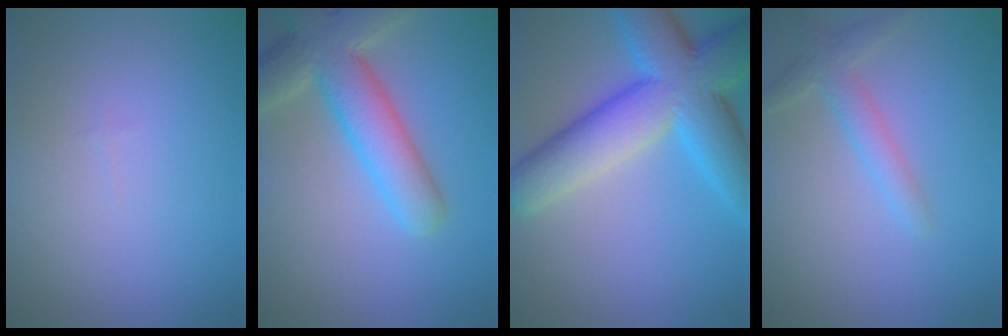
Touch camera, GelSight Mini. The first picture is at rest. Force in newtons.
{"total": 7.7, "press": 7.7, "slide": 0.7}
{"total": 11.6, "press": 11.6, "slide": 0.1}
{"total": 2.5, "press": 2.5, "slide": 0.1}